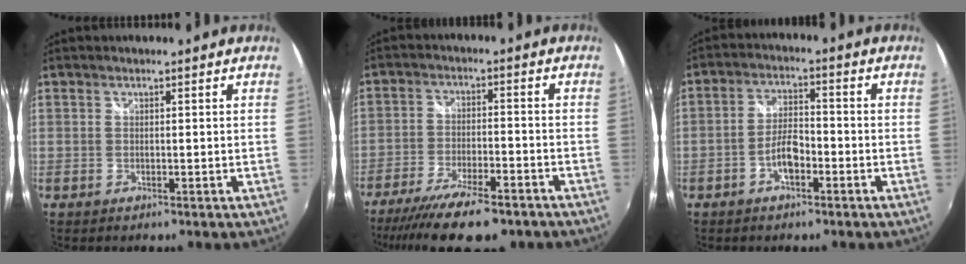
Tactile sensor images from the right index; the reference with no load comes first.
{"total": 16.3, "force": [-12.8, 3.9, 9.3], "torque": [-0.194, -0.038, -0.205]}
{"total": 5.2, "force": [-2.5, 2.0, 4.0], "torque": [-0.083, 0.013, -0.043]}